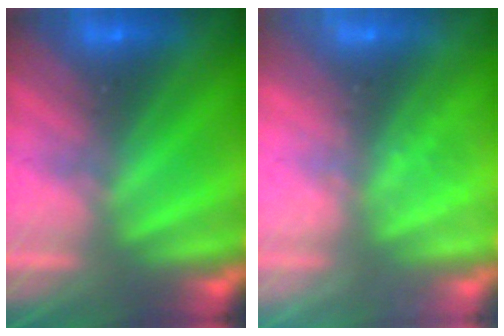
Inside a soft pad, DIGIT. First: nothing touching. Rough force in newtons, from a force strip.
{"total": 2.4}